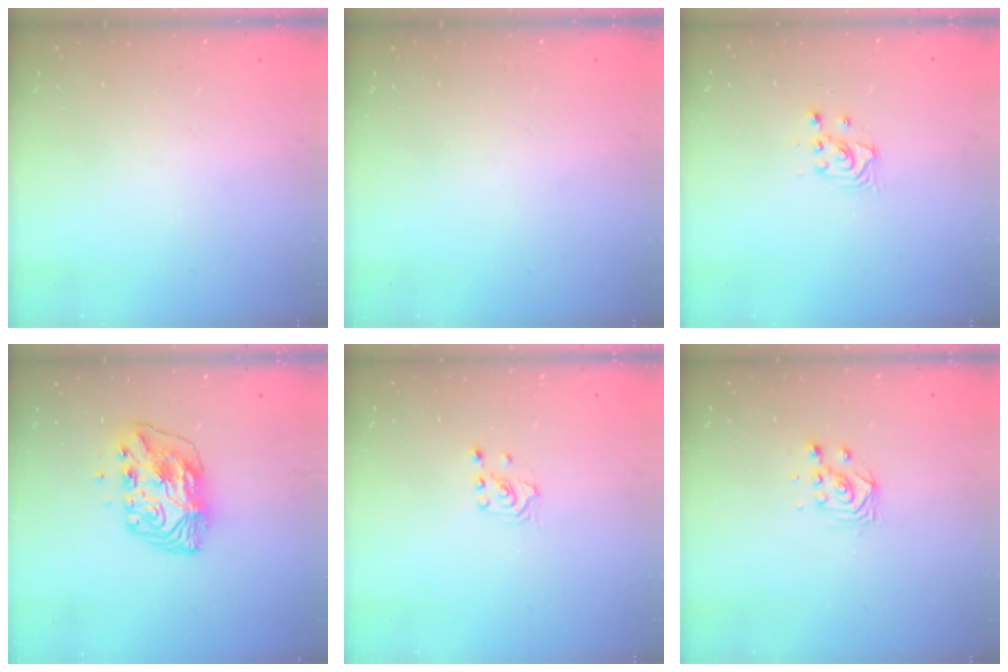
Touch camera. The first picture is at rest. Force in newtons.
{"total": 0.0}
{"total": 3.4, "press": 3.4, "slide": 0.4}
{"total": 10.4, "press": 10.4, "slide": 1.1}
{"total": 2.1, "press": 2.1, "slide": 0.1}
{"total": 3.0, "press": 2.9, "slide": 0.3}